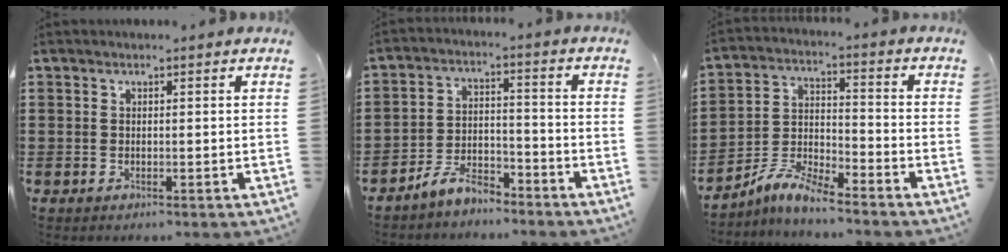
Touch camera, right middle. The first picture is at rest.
{"total": 6.1, "force": [-5.5, 1.7, 1.9], "torque": [-0.043, 0.008, -0.111]}
{"total": 7.1, "force": [-6.4, 1.1, 2.8], "torque": [-0.071, 0.002, -0.128]}